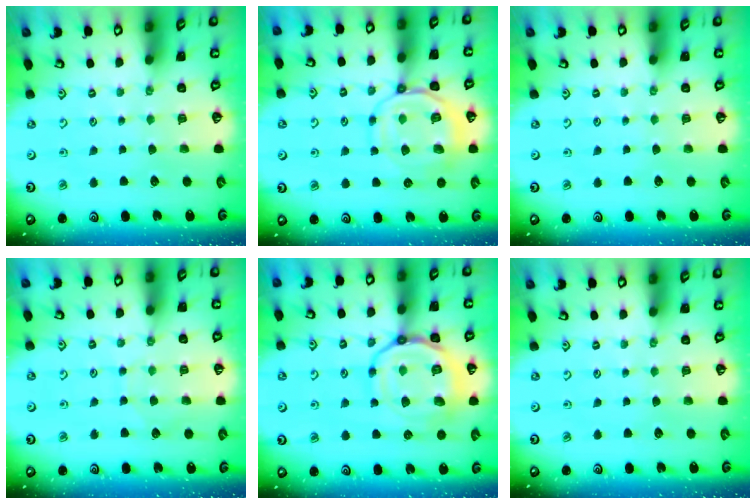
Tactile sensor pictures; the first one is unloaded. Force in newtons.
{"total": 11.6, "press": 11.5, "slide": 1.1}
{"total": 0.0}
{"total": 5.1, "press": 5.0, "slide": 0.5}
{"total": 18.1, "press": 18.1, "slide": 1.8}
{"total": 0.0}